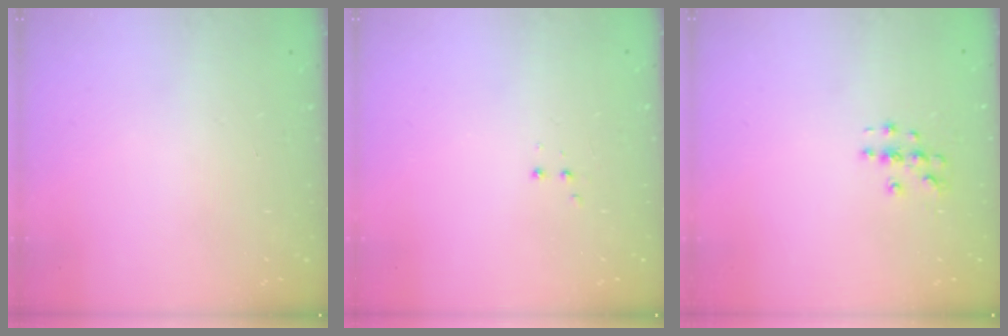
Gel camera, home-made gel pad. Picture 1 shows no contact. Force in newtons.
{"total": 2.8, "press": 2.8, "slide": 0.6}
{"total": 3.9, "press": 3.9, "slide": 0.5}